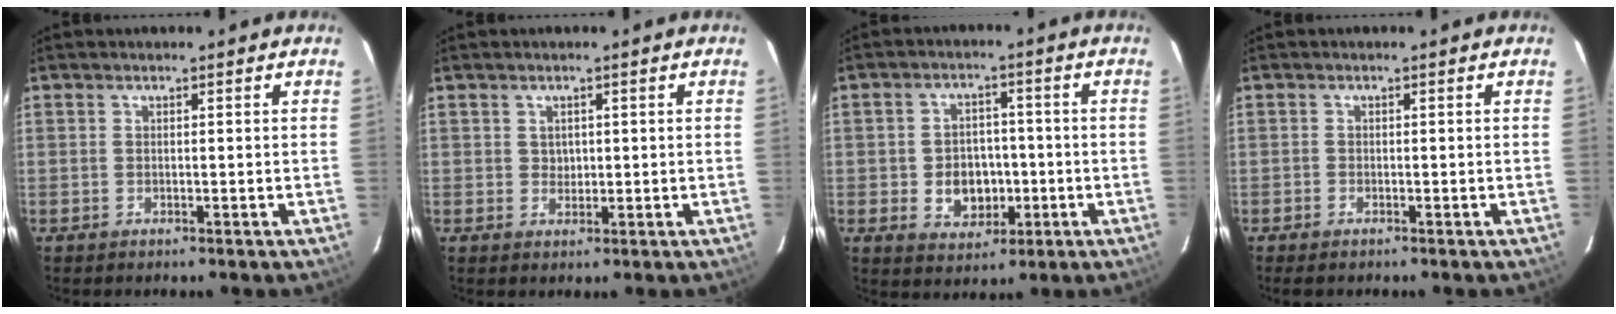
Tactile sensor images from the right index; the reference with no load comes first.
{"total": 1.6, "force": [0.4, 1.5, 0.4], "torque": [-0.003, 0.004, 0.008]}
{"total": 7.4, "force": [-1.7, 6.1, 3.9], "torque": [-0.085, 0.010, -0.013]}
{"total": 1.3, "force": [-1.1, 0.5, 0.4], "torque": [-0.012, -0.003, -0.021]}